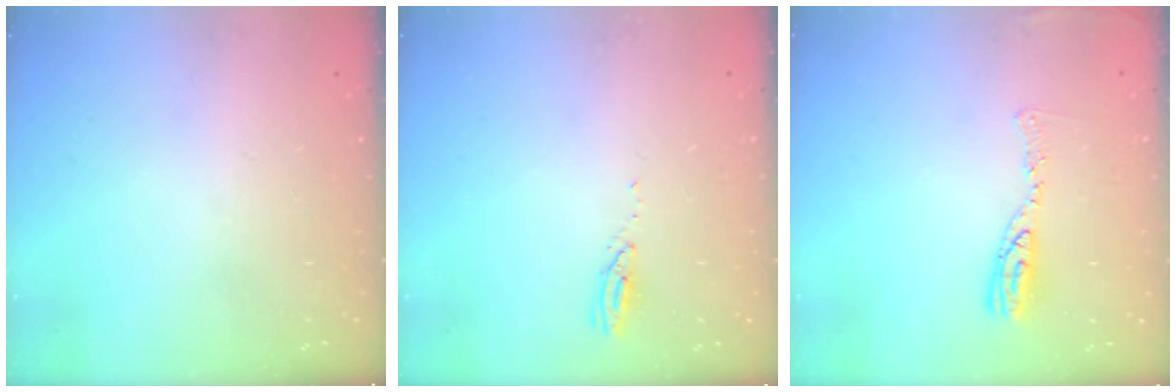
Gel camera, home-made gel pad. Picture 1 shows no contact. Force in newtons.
{"total": 2.9, "press": 2.9, "slide": 0.2}
{"total": 8.4, "press": 8.4, "slide": 0.9}